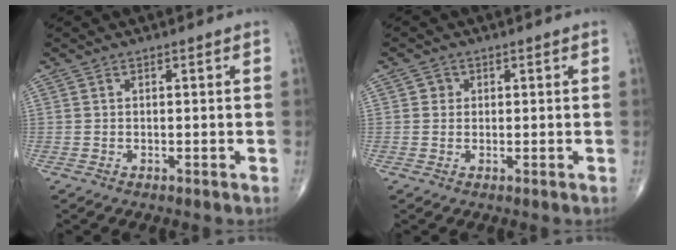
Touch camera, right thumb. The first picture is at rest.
{"total": 1.5, "force": [0.3, 1.4, 0.3], "torque": [0.003, 0.001, 0.001]}